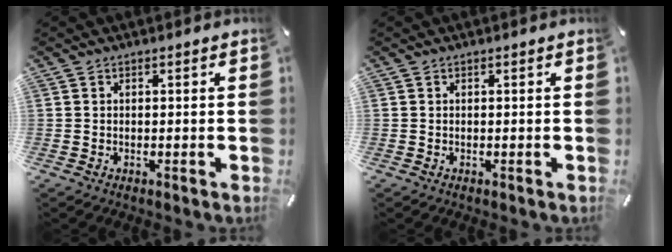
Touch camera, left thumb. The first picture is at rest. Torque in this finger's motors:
{"motor_torque": [-0.27, -0.10, -0.07, 0.01, -0.01]}